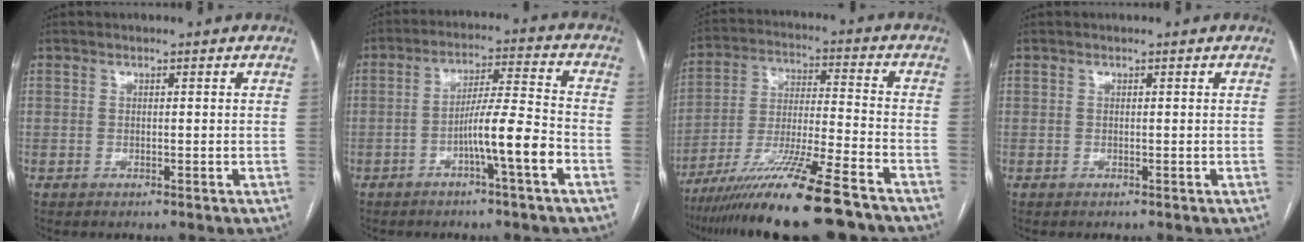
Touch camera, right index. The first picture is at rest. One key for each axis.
{"total": 8.6, "fx": -3.6, "fy": -0.4, "fz": 7.8, "tx": -0.133, "ty": 0.011, "tz": -0.061}
{"total": 18.1, "fx": -13.8, "fy": 0.1, "fz": 11.7, "tx": -0.210, "ty": -0.035, "tz": -0.237}
{"total": 0.0}